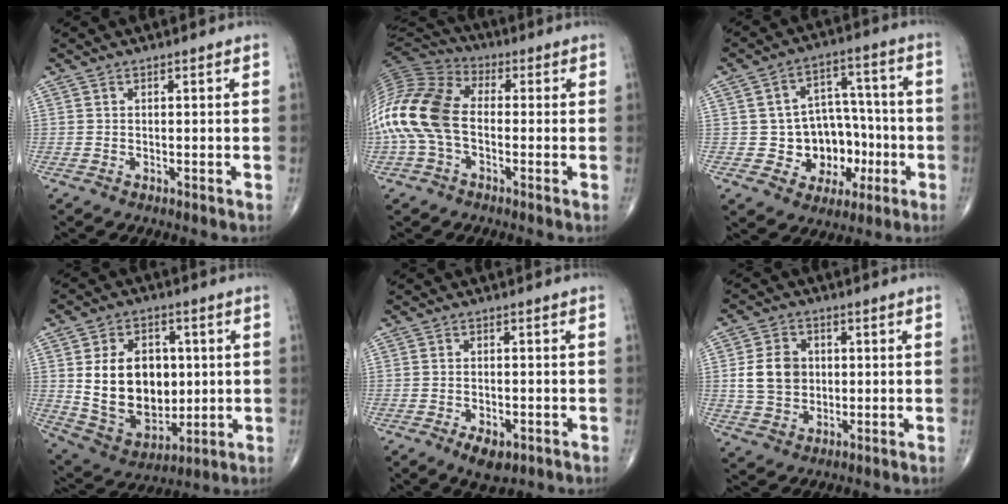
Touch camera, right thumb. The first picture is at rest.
{"total": 17.4, "force": [-2.1, 11.0, 13.4], "torque": [-0.299, 0.029, -0.048]}
{"total": 12.8, "force": [-2.5, 10.5, 6.9], "torque": [-0.034, 0.040, -0.027]}
{"total": 17.9, "force": [1.6, 12.9, 12.4], "torque": [-0.162, -0.007, 0.052]}
{"total": 4.9, "force": [-2.5, 2.3, 3.5], "torque": [-0.057, 0.002, -0.034]}
{"total": 8.5, "force": [0.7, 6.9, 4.9], "torque": [-0.069, 0.002, 0.014]}